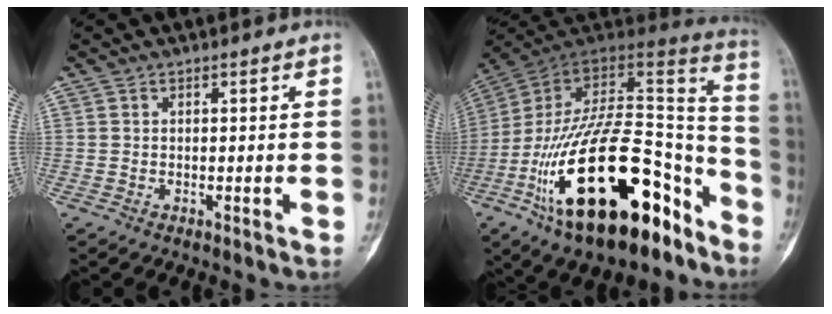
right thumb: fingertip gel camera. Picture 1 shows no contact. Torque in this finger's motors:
{"motor_torque": [3.20, 1.81, 2.31, -0.46, 1.05]}